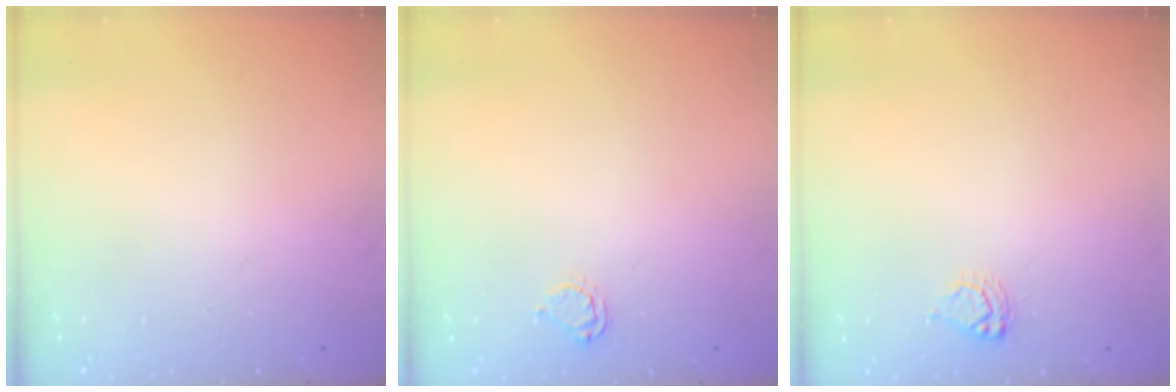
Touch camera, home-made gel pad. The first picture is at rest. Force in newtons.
{"total": 4.1, "press": 4.0, "slide": 0.7}
{"total": 5.7, "press": 5.7, "slide": 0.6}